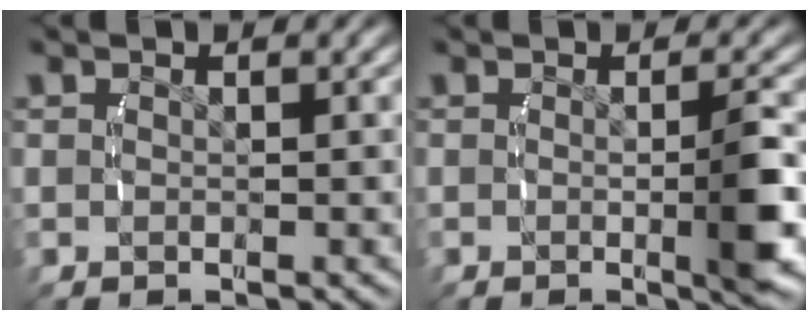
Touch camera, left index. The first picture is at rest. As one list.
[{"total": 3.7, "force": [-0.8, 0.2, 3.6], "torque": [-0.054, -0.006, -0.012]}]